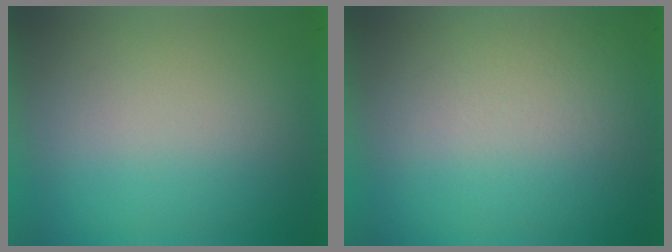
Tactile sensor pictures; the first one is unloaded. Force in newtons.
{"total": 2.5}